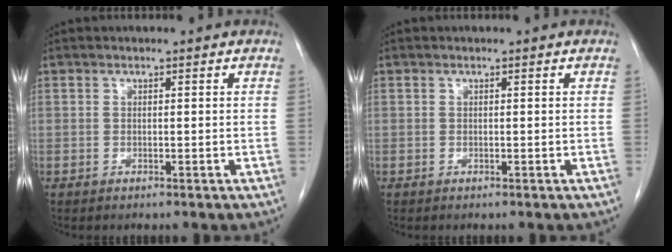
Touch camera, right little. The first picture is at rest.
{"total": 0.0}